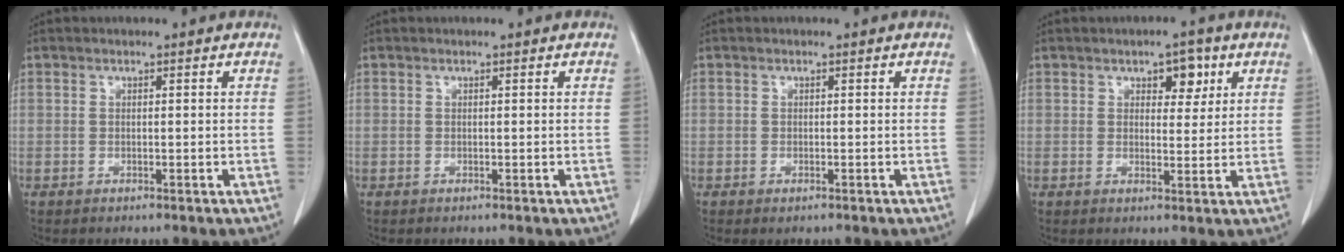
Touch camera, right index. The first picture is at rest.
{"total": 0.0}
{"total": 0.6, "force": [-0.4, 0.2, 0.4], "torque": [-0.006, -0.002, -0.004]}
{"total": 4.1, "force": [2.0, 2.2, 2.8], "torque": [-0.032, 0.004, 0.028]}